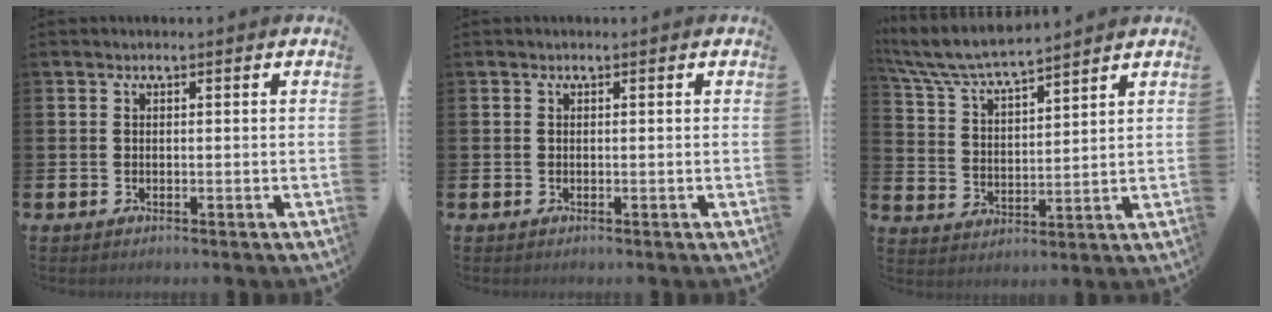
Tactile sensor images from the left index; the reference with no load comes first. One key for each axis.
{"total": 0.0}
{"total": 7.0, "fx": 6.6, "fy": 0.5, "fz": 2.1, "tx": -0.069, "ty": -0.038, "tz": 0.116}